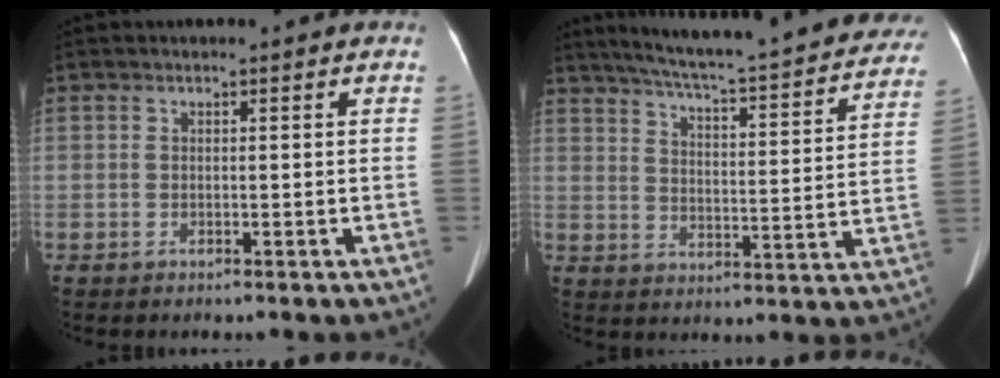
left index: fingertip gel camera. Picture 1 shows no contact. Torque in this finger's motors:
{"motor_torque": [0.69, -1.44, 0.12, 0.07]}